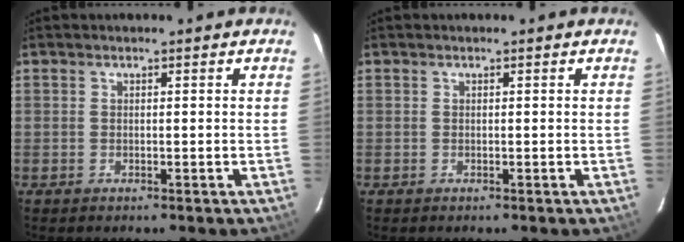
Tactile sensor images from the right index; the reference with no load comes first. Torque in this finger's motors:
{"motor_torque": [0.00, 0.00, 0.00, 0.01]}